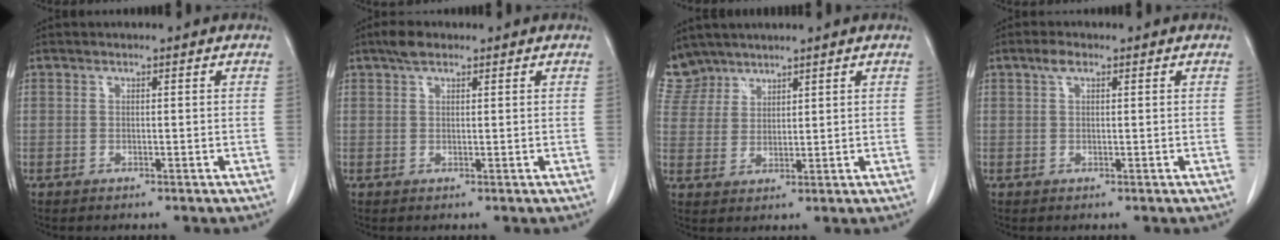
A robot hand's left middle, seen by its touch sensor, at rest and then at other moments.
{"total": 2.7, "force": [1.9, 1.1, 1.6], "torque": [-0.031, 0.013, 0.031]}
{"total": 6.5, "force": [5.8, 2.9, -0.3], "torque": [0.006, 0.007, 0.124]}
{"total": 1.8, "force": [0.9, 0.8, 1.3], "torque": [-0.027, 0.011, 0.018]}